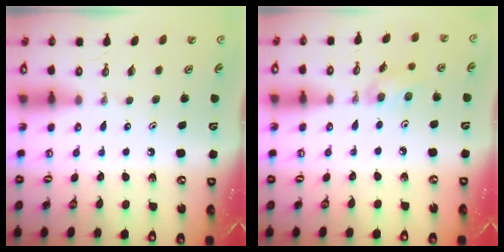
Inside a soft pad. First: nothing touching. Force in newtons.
{"total": 7.3, "press": 6.7, "slide": 2.9}